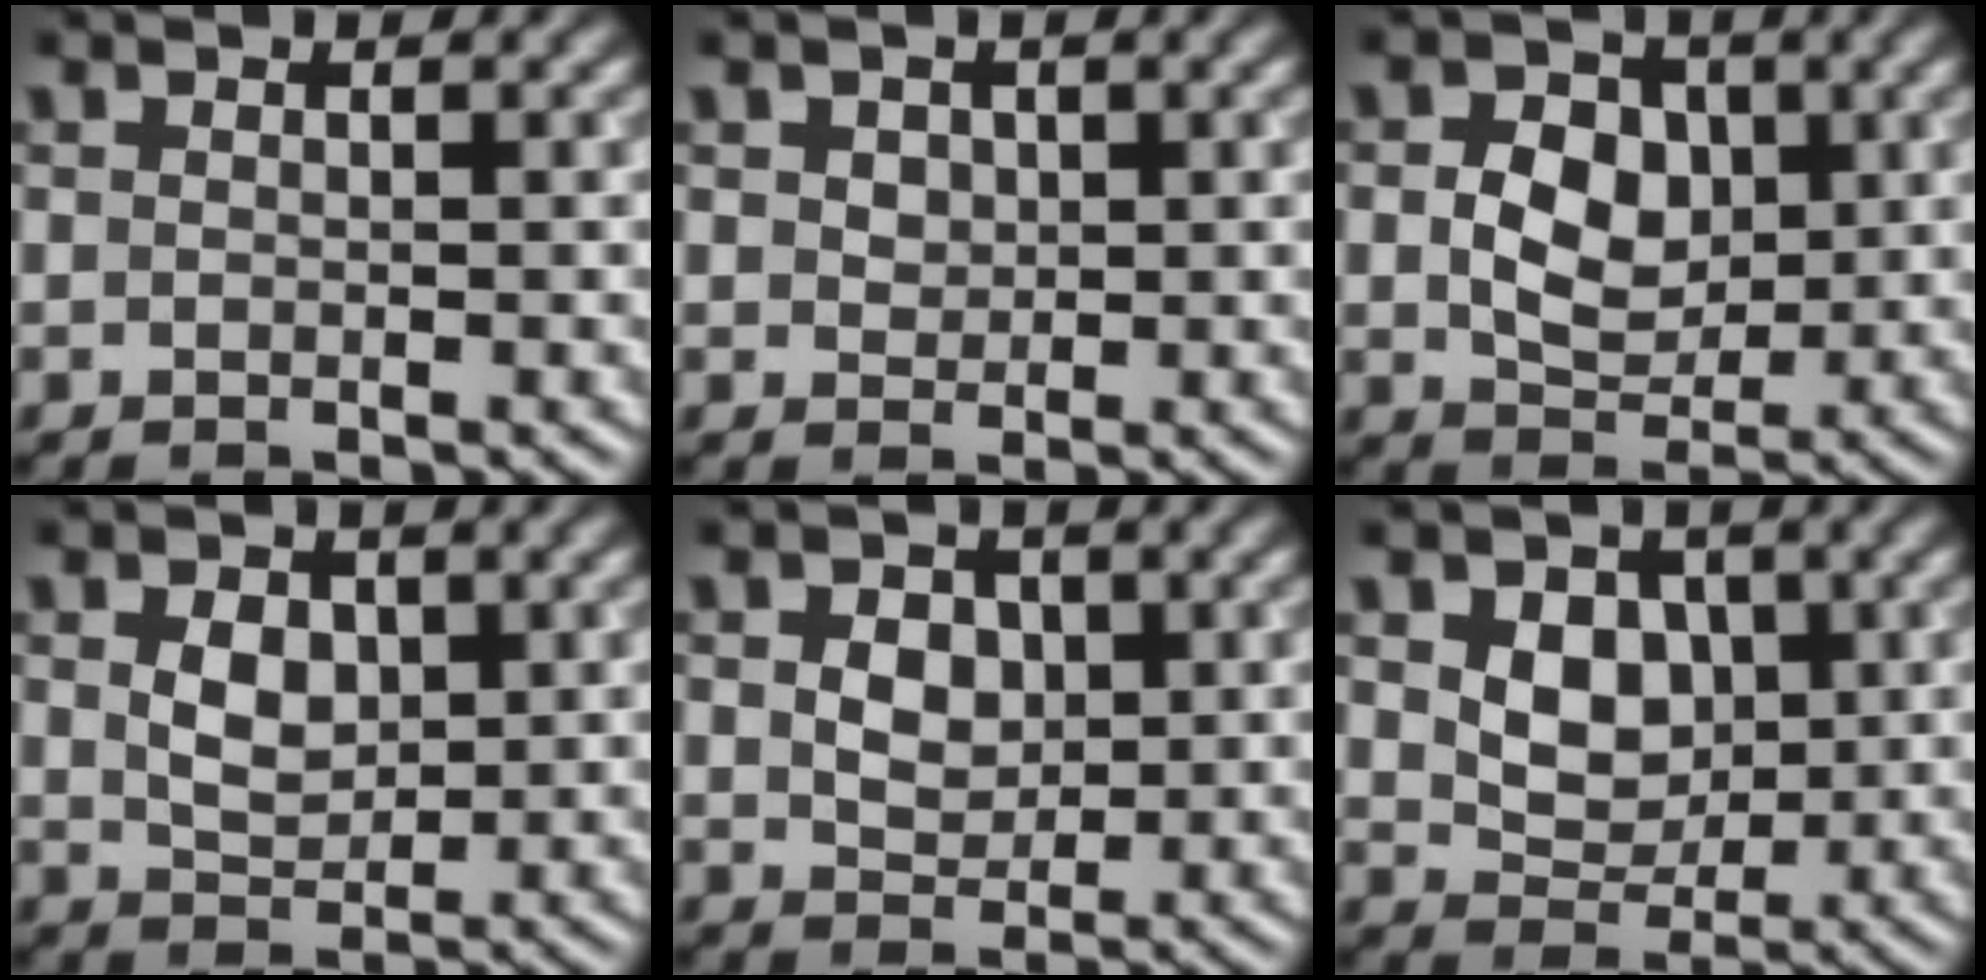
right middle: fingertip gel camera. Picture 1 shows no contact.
{"total": 2.0, "force": [0.9, 1.5, 1.0], "torque": [-0.019, 0.011, 0.013]}
{"total": 4.9, "force": [0.4, 3.7, 3.2], "torque": [-0.058, -0.001, 0.004]}
{"total": 3.0, "force": [0.7, 2.1, 2.0], "torque": [-0.042, -0.002, 0.015]}
{"total": 3.6, "force": [0.8, 2.7, 2.2], "torque": [-0.040, 0.004, 0.004]}
{"total": 4.5, "force": [0.9, 3.4, 2.8], "torque": [-0.054, -0.007, 0.009]}